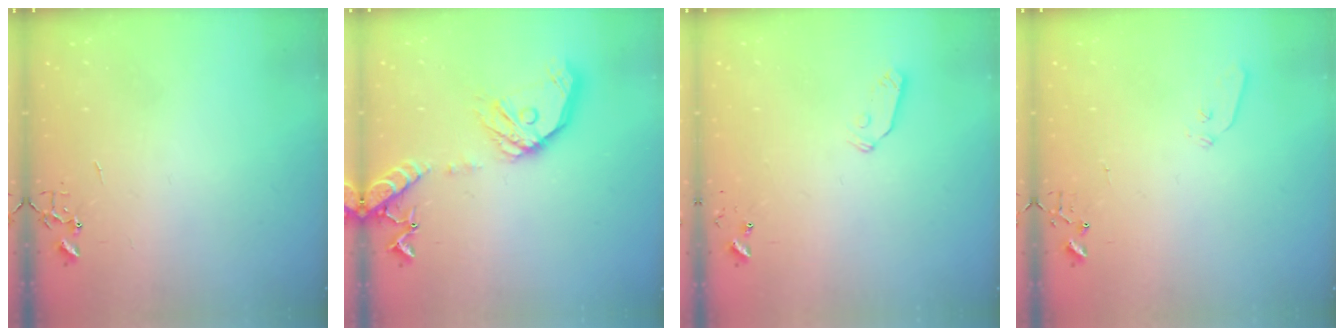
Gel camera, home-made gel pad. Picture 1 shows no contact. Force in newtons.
{"total": 17.9, "press": 17.7, "slide": 2.6}
{"total": 5.6, "press": 5.6, "slide": 0.3}
{"total": 4.4, "press": 4.4, "slide": 0.7}